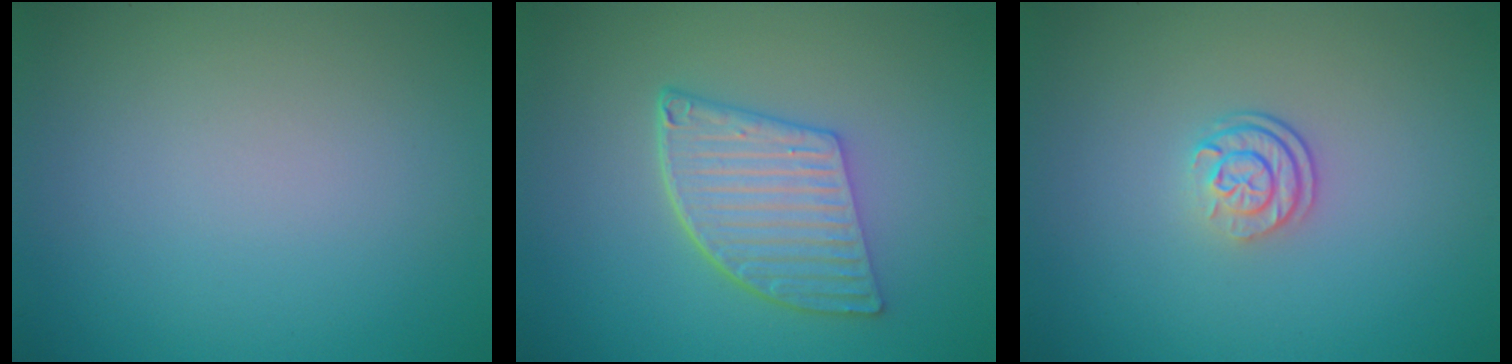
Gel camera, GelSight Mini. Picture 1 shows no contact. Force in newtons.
{"total": 5.5, "press": 4.1, "slide": 3.7}
{"total": 2.4, "press": 1.7, "slide": 1.7}